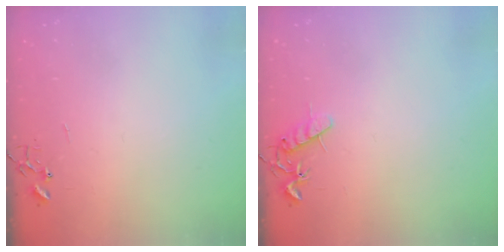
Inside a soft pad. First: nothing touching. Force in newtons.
{"total": 8.0, "press": 8.0, "slide": 0.4}